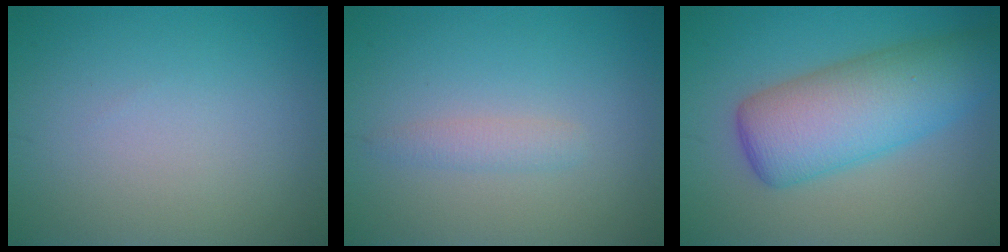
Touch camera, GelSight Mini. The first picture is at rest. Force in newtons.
{"total": 1.4, "press": 1.4, "slide": 0.1}
{"total": 8.2, "press": 8.2, "slide": 0.3}